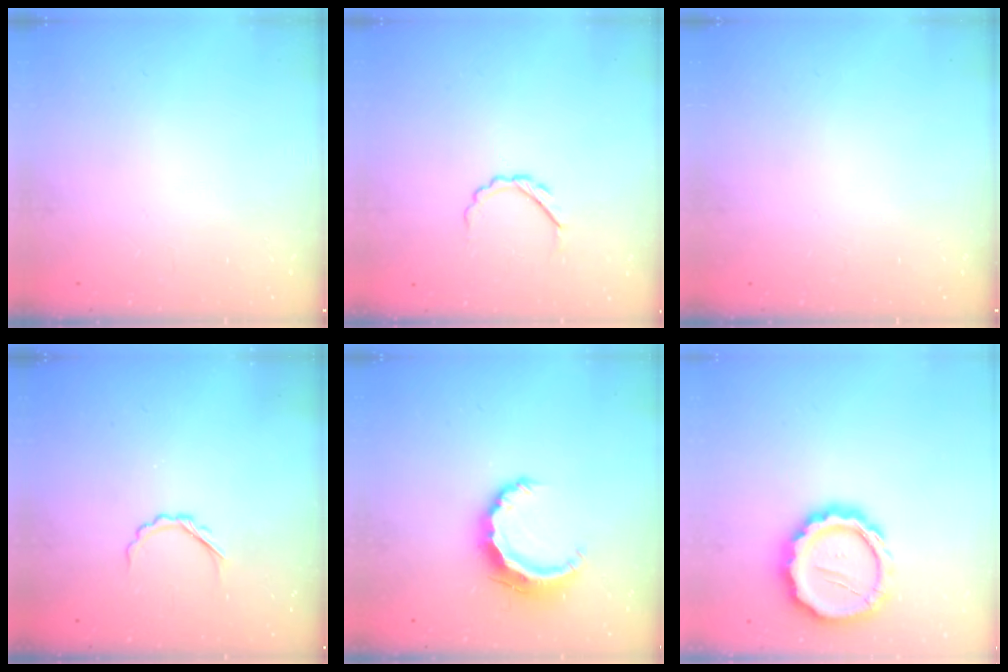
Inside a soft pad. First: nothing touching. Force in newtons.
{"total": 4.5, "press": 4.4, "slide": 0.8}
{"total": 0.0}
{"total": 3.1, "press": 2.9, "slide": 1.1}
{"total": 8.5, "press": 8.5, "slide": 0.1}
{"total": 15.8, "press": 15.6, "slide": 2.7}